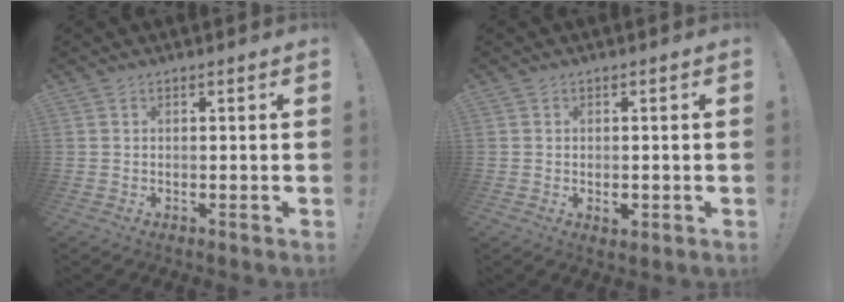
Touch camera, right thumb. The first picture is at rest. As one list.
[{"total": 2.2, "force": [-0.5, 1.4, 1.6], "torque": [-0.019, 0.003, -0.008]}]